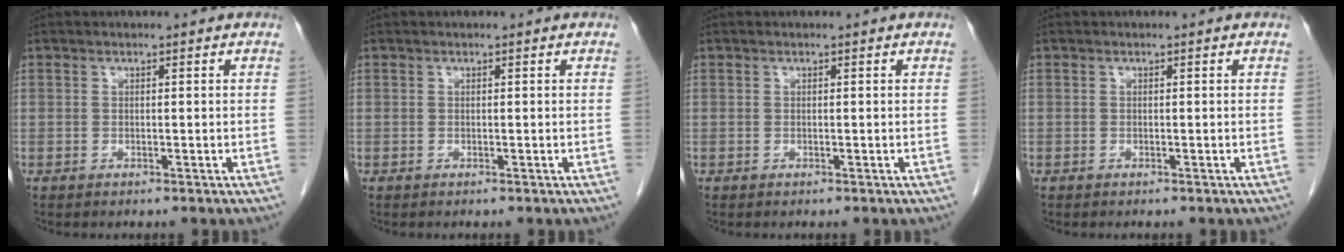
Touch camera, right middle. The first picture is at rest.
{"total": 0.0}
{"total": 0.0}
{"total": 0.0}